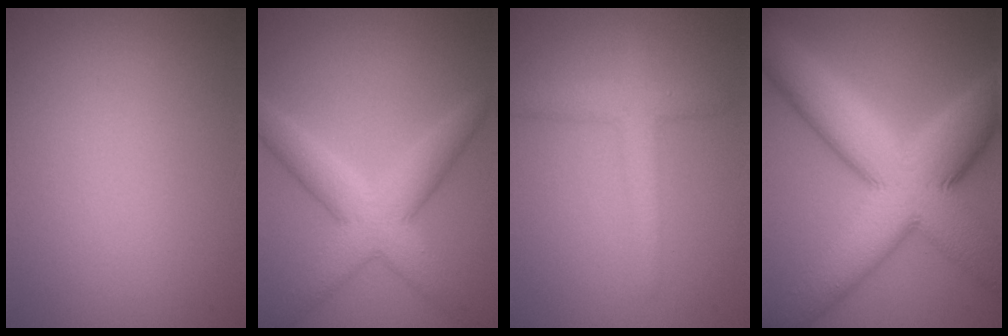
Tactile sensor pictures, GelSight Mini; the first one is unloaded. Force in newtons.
{"total": 5.7, "press": 5.6, "slide": 0.4}
{"total": 2.8, "press": 2.8, "slide": 0.1}
{"total": 13.1, "press": 13.1, "slide": 0.2}